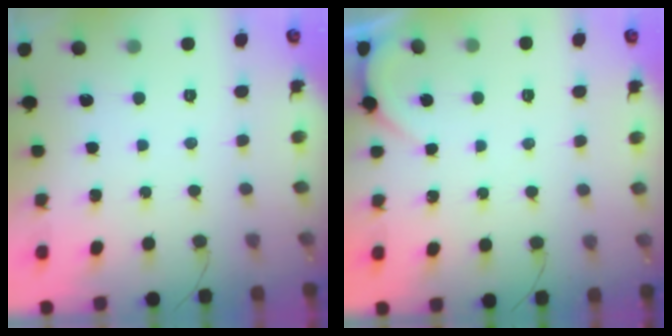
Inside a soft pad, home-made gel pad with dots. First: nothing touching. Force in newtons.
{"total": 0.8, "press": 0.8, "slide": 0.1}